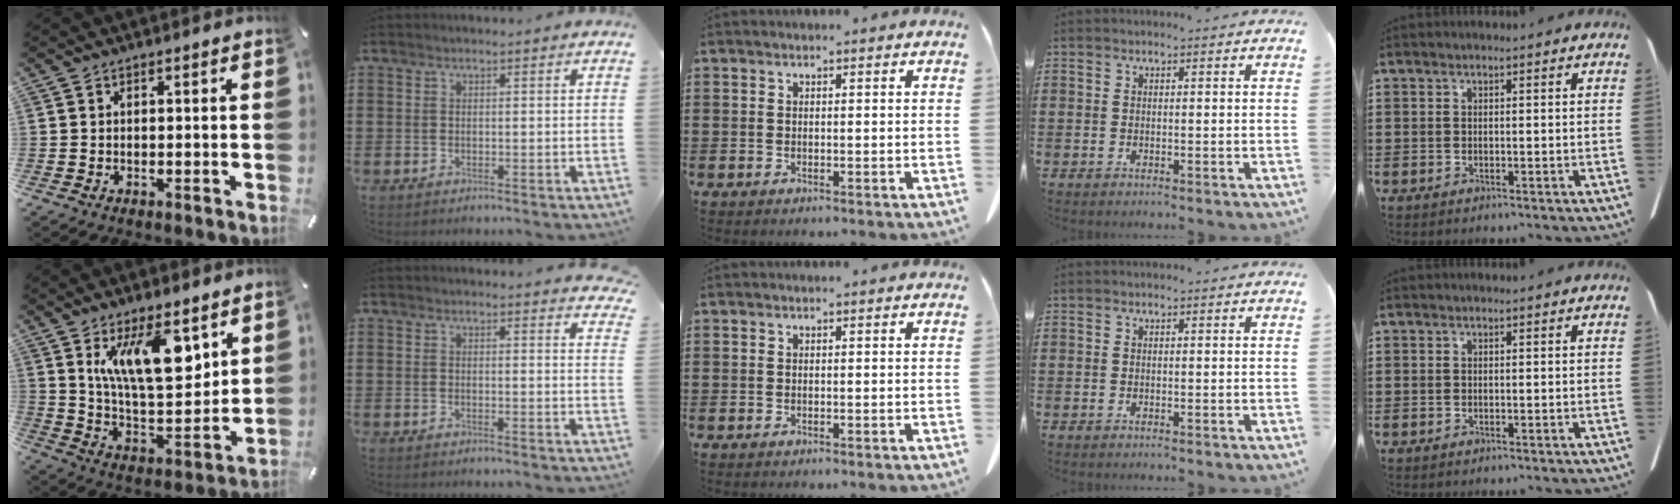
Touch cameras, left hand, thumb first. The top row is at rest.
{"thumb": {"total": 16.9, "force": [8.5, 7.4, 12.6], "torque": [-0.224, -0.035, 0.141]}, "index": {"total": 1.9, "force": [1.8, 0.2, 0.3], "torque": [-0.002, -0.004, 0.034]}}